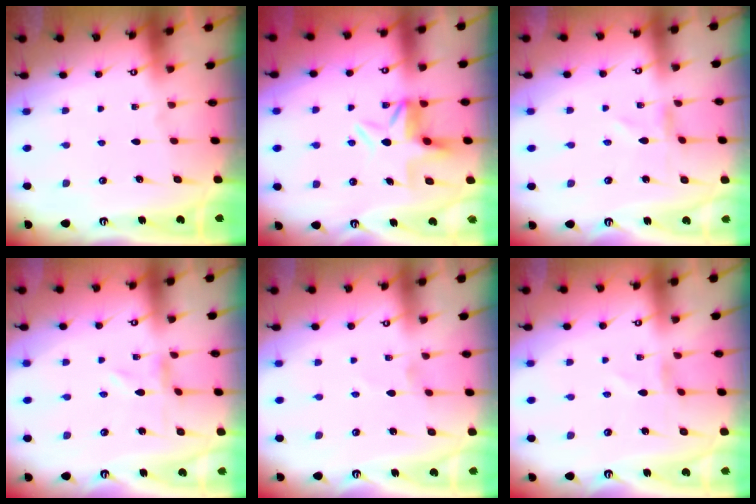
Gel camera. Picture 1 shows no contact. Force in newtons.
{"total": 5.5, "press": 5.3, "slide": 1.6}
{"total": 0.6, "press": 0.5, "slide": 0.2}
{"total": 0.6, "press": 0.6, "slide": 0.1}
{"total": 0.0}
{"total": 0.8, "press": 0.7, "slide": 0.3}